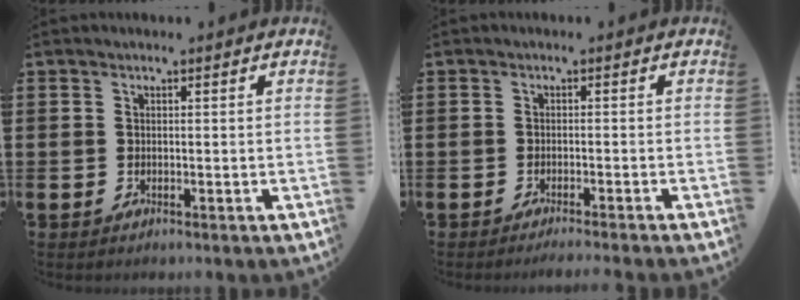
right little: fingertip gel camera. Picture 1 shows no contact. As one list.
[{"total": 1.0, "force": [-0.9, -0.3, 0.2], "torque": [-0.002, 0.000, -0.018]}]